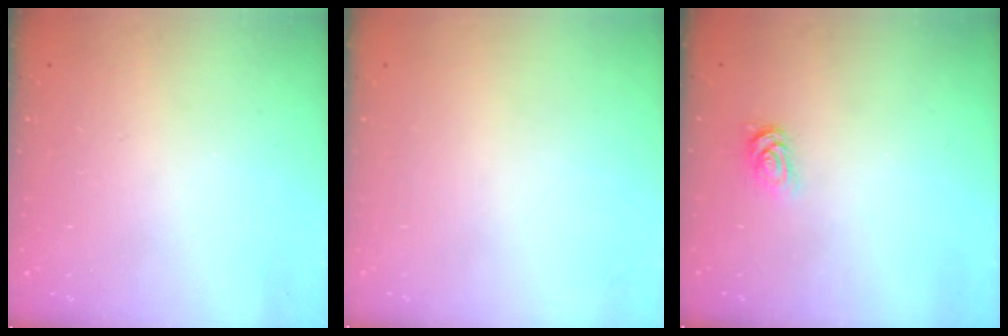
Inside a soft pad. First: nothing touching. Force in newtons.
{"total": 0.0}
{"total": 2.5, "press": 2.5, "slide": 0.3}